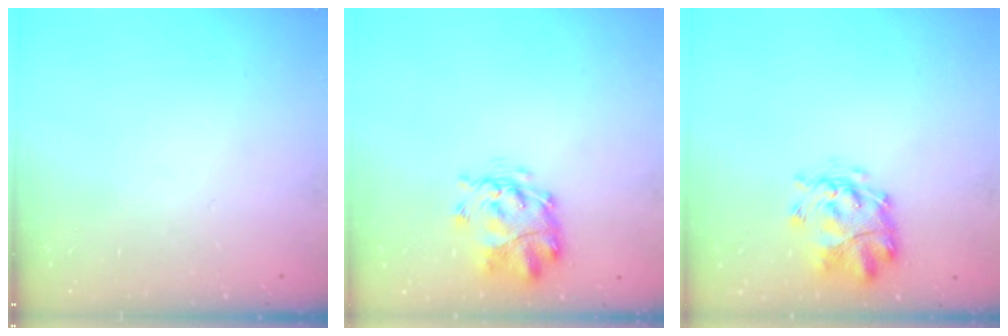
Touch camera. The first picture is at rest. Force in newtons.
{"total": 3.9, "press": 3.4, "slide": 1.8}
{"total": 3.9, "press": 3.5, "slide": 1.7}